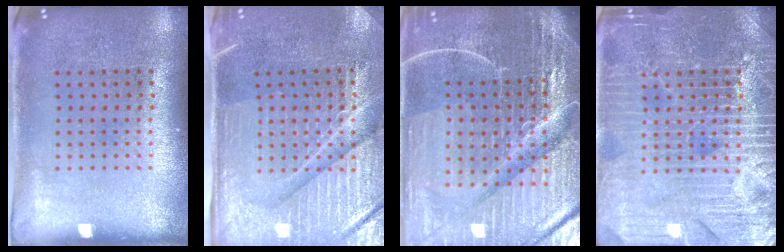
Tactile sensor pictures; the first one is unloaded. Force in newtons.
{"total": 4.4, "press": 4.0, "slide": 2.0}
{"total": 7.1, "press": 6.2, "slide": 3.5}
{"total": 5.1, "press": 5.0, "slide": 0.6}